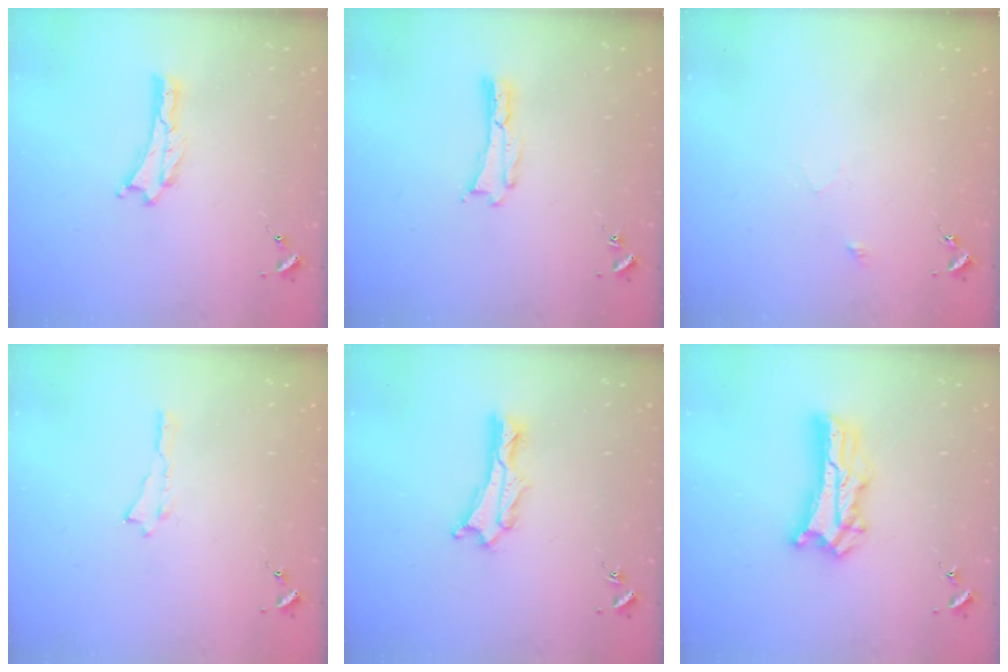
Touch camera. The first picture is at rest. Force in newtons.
{"total": 0.0}
{"total": 2.5, "press": 2.5, "slide": 0.2}
{"total": 0.0}
{"total": 1.1, "press": 1.1, "slide": 0.2}
{"total": 9.3, "press": 9.3, "slide": 0.7}